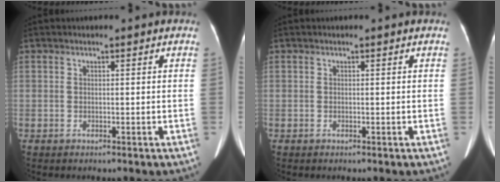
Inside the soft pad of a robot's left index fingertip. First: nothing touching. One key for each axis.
{"total": 0.0}